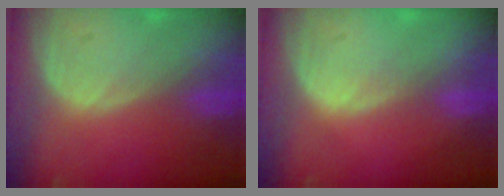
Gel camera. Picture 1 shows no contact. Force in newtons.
{"total": 0.9, "press": 0.9, "slide": 0.1}